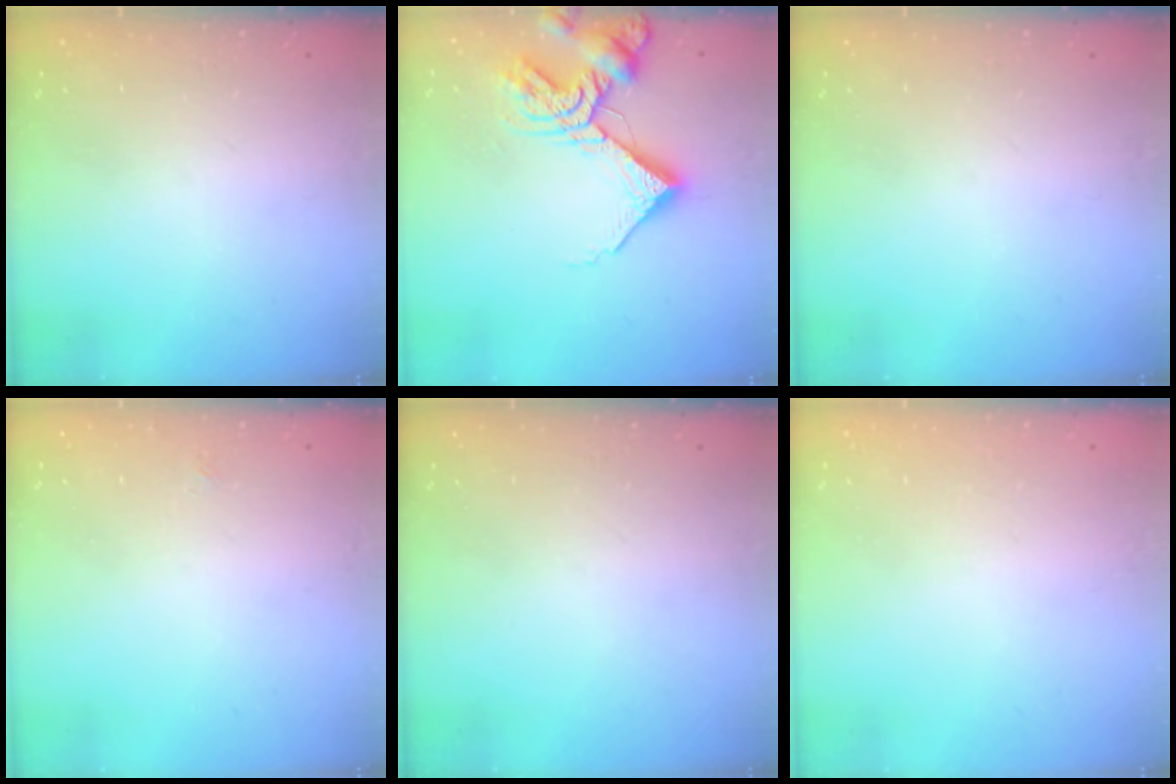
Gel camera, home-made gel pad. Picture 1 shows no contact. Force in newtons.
{"total": 13.0, "press": 12.9, "slide": 1.6}
{"total": 0.0}
{"total": 1.9, "press": 1.8, "slide": 0.4}
{"total": 0.0}
{"total": 1.9, "press": 1.9, "slide": 0.1}